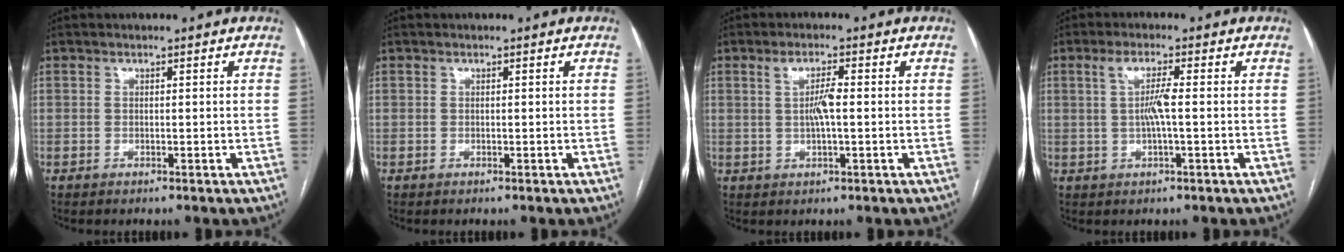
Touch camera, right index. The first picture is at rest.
{"total": 0.0}
{"total": 3.5, "force": [0.3, 0.4, 3.5], "torque": [-0.068, 0.003, 0.008]}
{"total": 3.9, "force": [0.3, 0.1, 3.9], "torque": [-0.078, 0.006, 0.009]}